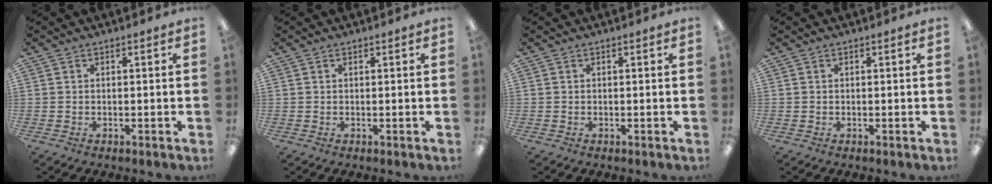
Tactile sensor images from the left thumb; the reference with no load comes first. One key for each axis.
{"total": 0.0}
{"total": 0.0}
{"total": 0.0}